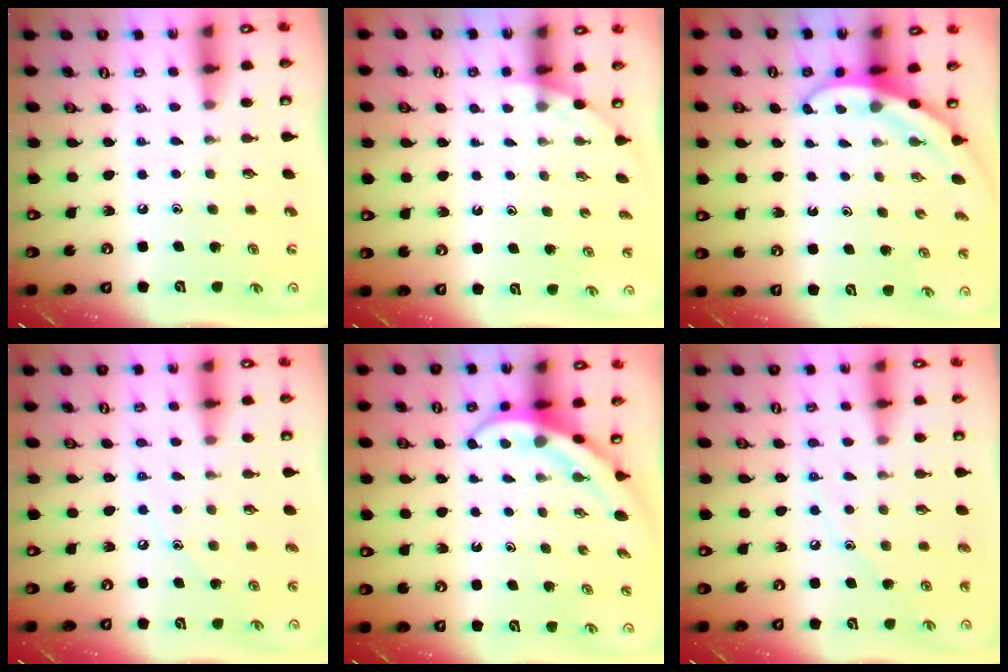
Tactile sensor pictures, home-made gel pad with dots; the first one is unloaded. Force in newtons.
{"total": 0.9, "press": 0.9, "slide": 0.2}
{"total": 3.1, "press": 3.1, "slide": 0.1}
{"total": 5.2, "press": 5.1, "slide": 0.5}
{"total": 4.0, "press": 4.0, "slide": 0.4}
{"total": 7.1, "press": 7.1, "slide": 0.2}